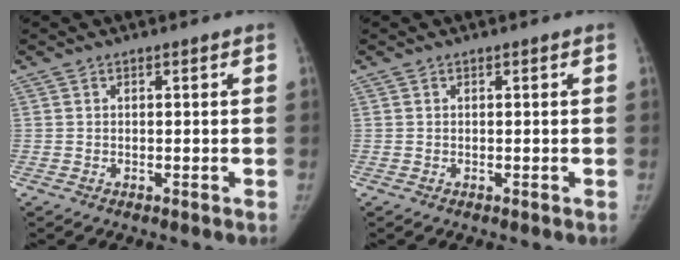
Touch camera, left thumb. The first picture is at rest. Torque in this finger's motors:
{"motor_torque": [0.05, -0.04, 0.09, -0.09, 0.03]}